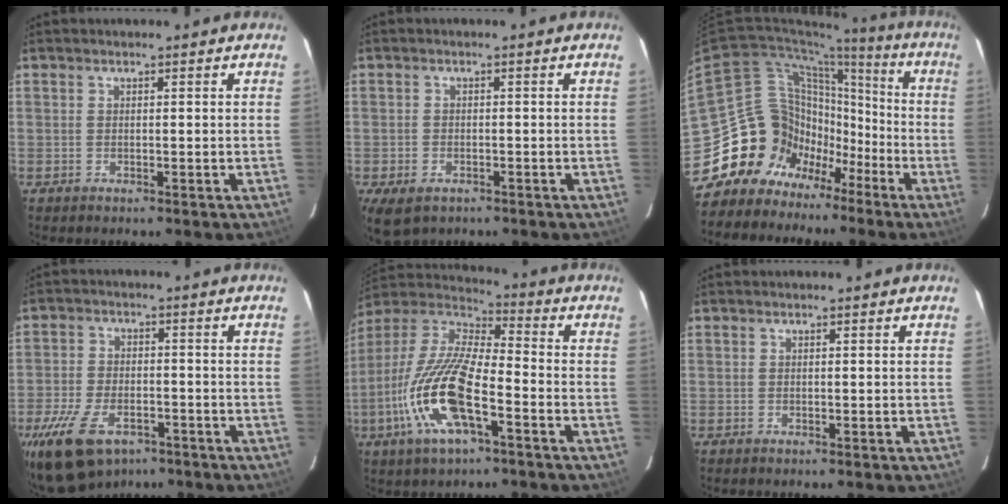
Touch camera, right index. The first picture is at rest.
{"total": 6.0, "force": [-3.3, 3.8, 3.2], "torque": [-0.075, -0.018, -0.054]}
{"total": 16.9, "force": [-9.6, 13.5, 3.3], "torque": [-0.057, 0.072, -0.153]}
{"total": 14.1, "force": [-8.8, 7.5, 8.1], "torque": [-0.188, -0.020, -0.154]}
{"total": 18.7, "force": [-7.6, 5.8, 16.1], "torque": [-0.334, -0.021, -0.154]}
{"total": 0.0}